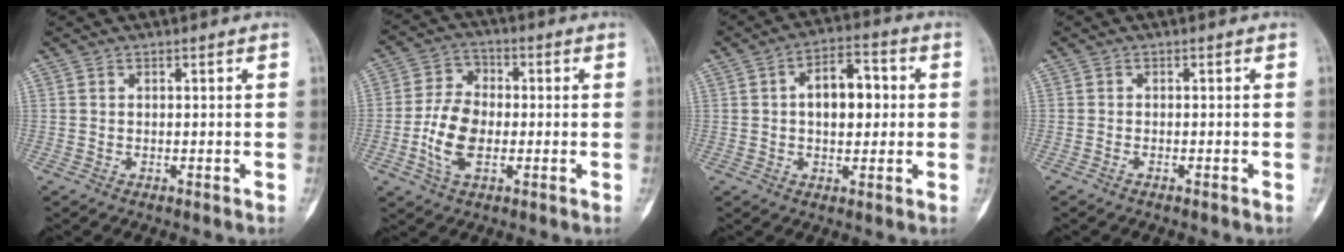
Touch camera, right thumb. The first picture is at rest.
{"total": 9.4, "force": [-1.9, 6.1, 7.0], "torque": [-0.129, 0.015, -0.042]}
{"total": 9.6, "force": [1.0, 5.5, 7.8], "torque": [-0.096, 0.018, 0.012]}
{"total": 0.7, "force": [-0.6, 0.2, 0.4], "torque": [-0.015, 0.003, -0.007]}